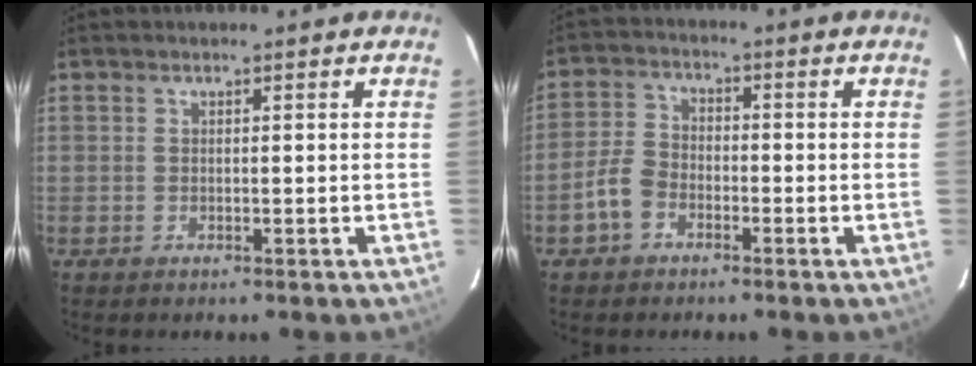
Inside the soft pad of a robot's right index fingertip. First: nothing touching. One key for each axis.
{"total": 5.4, "fx": -2.9, "fy": 3.8, "fz": 2.6, "tx": -0.059, "ty": 0.016, "tz": -0.055}